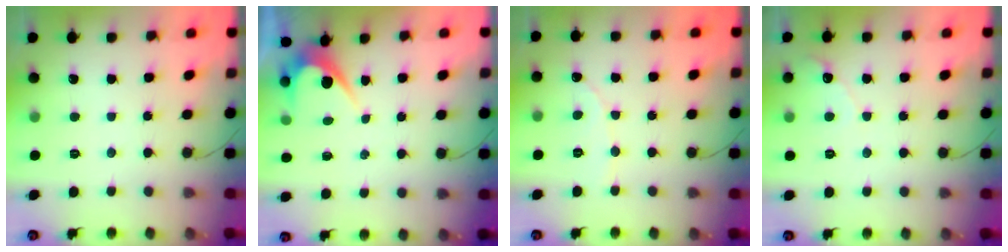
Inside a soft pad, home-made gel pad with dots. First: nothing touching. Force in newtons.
{"total": 4.0, "press": 4.0, "slide": 0.2}
{"total": 1.7, "press": 1.6, "slide": 0.1}
{"total": 4.5, "press": 4.5, "slide": 0.3}